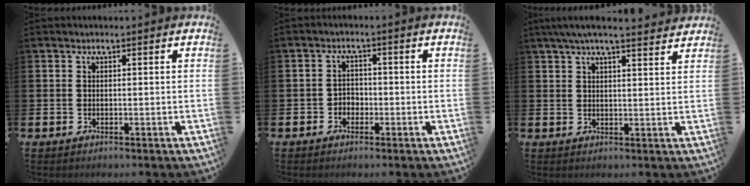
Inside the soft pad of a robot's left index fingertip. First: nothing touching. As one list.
[{"total": 2.1, "force": [-1.3, 1.6, 0.4], "torque": [-0.009, 0.005, -0.031]}, {"total": 5.2, "force": [4.8, 0.3, 2.1], "torque": [-0.050, -0.010, 0.086]}]